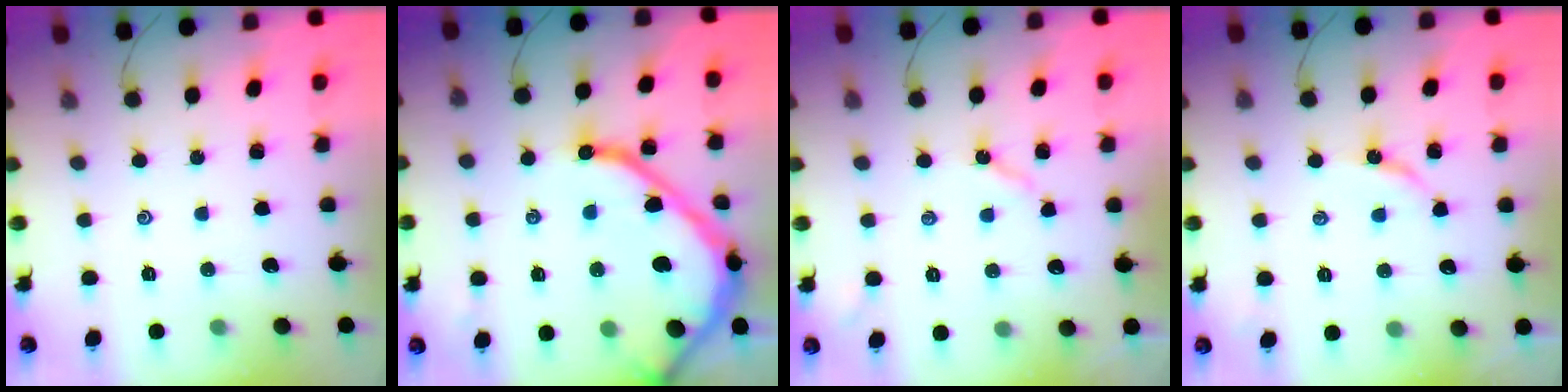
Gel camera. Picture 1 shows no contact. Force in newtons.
{"total": 19.3, "press": 19.2, "slide": 2.0}
{"total": 3.6, "press": 3.6, "slide": 0.5}
{"total": 3.3, "press": 3.3, "slide": 0.6}